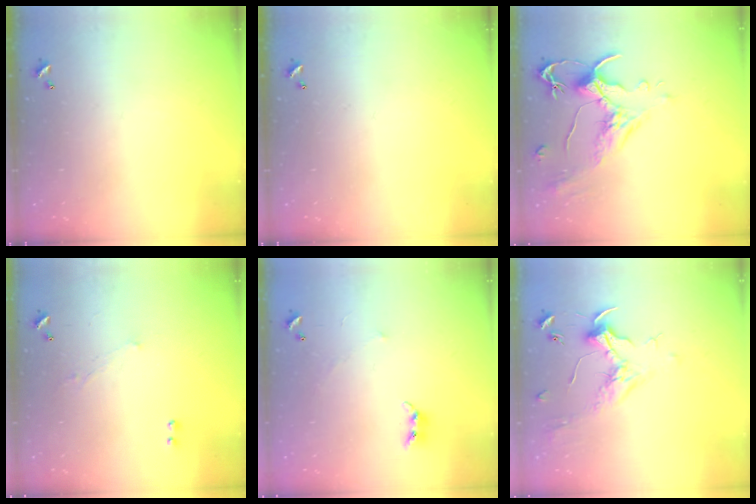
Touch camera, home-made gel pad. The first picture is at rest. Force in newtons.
{"total": 0.0}
{"total": 1.6, "press": 1.1, "slide": 1.1}
{"total": 1.2, "press": 0.8, "slide": 0.9}
{"total": 5.4, "press": 5.4, "slide": 0.7}
{"total": 1.8, "press": 1.6, "slide": 0.8}